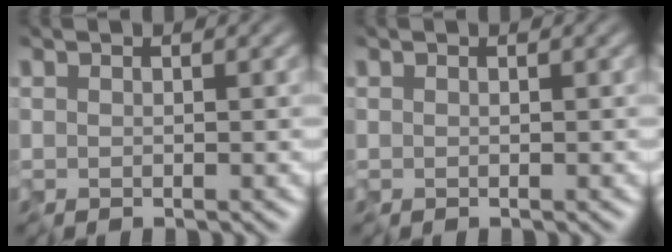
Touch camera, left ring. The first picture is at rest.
{"total": 0.0}